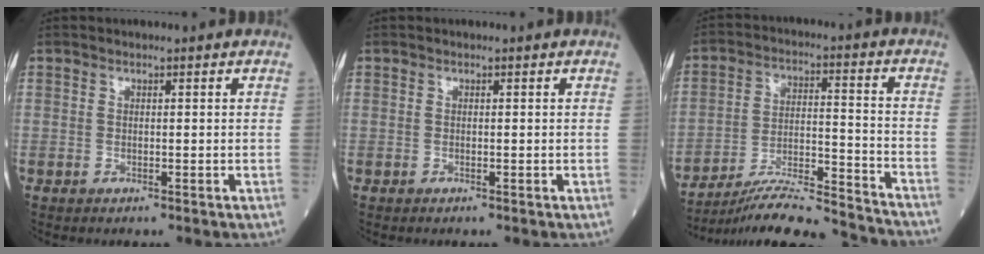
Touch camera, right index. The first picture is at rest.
{"total": 0.0}
{"total": 18.6, "force": [-17.5, 0.2, 6.4], "torque": [-0.112, -0.002, -0.273]}